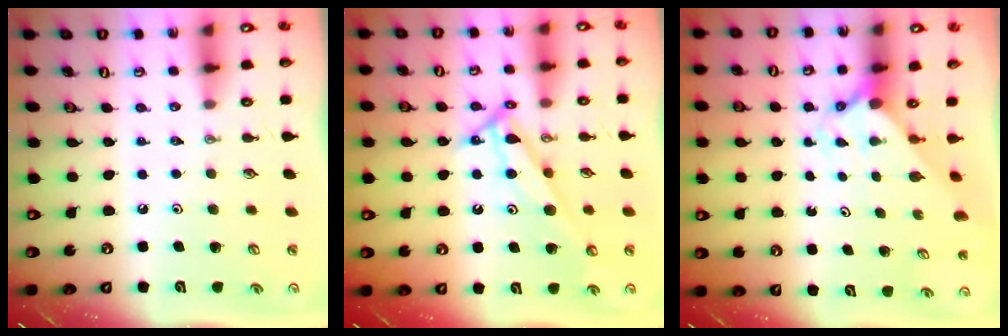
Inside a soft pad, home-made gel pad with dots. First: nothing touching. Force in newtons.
{"total": 10.4, "press": 10.4, "slide": 0.3}
{"total": 1.7, "press": 1.7, "slide": 0.1}